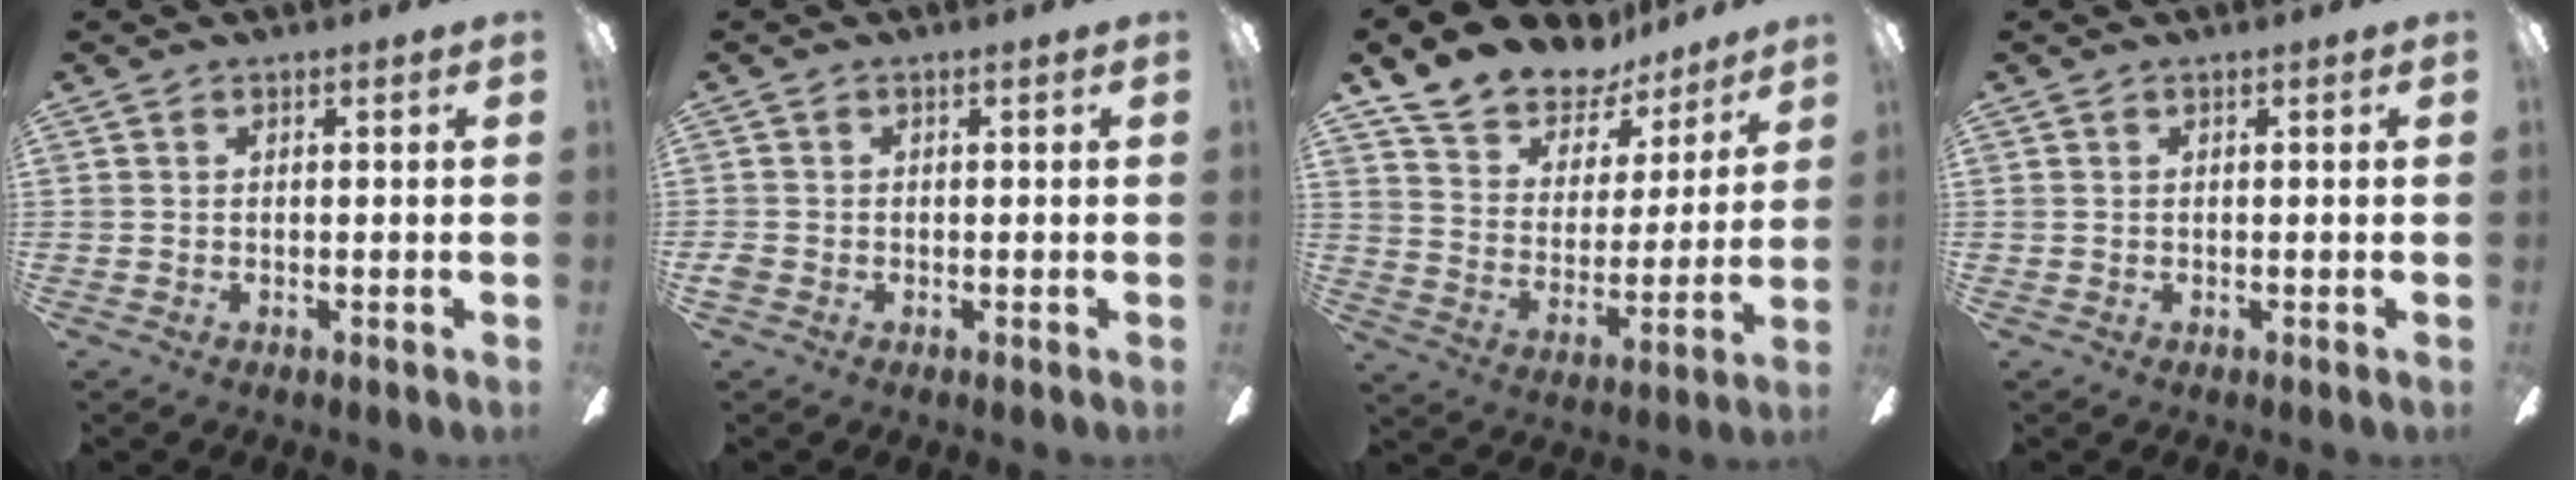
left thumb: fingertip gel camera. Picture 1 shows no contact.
{"total": 1.3, "force": [-0.6, 0.9, 0.8], "torque": [-0.013, 0.003, -0.010]}
{"total": 14.2, "force": [12.8, 5.5, 3.0], "torque": [-0.072, -0.102, 0.232]}
{"total": 0.0}